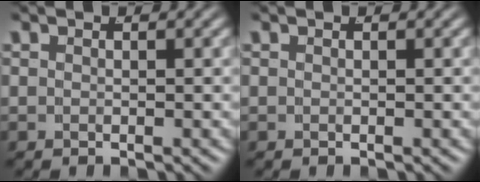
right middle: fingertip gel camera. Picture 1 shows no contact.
{"total": 0.0}